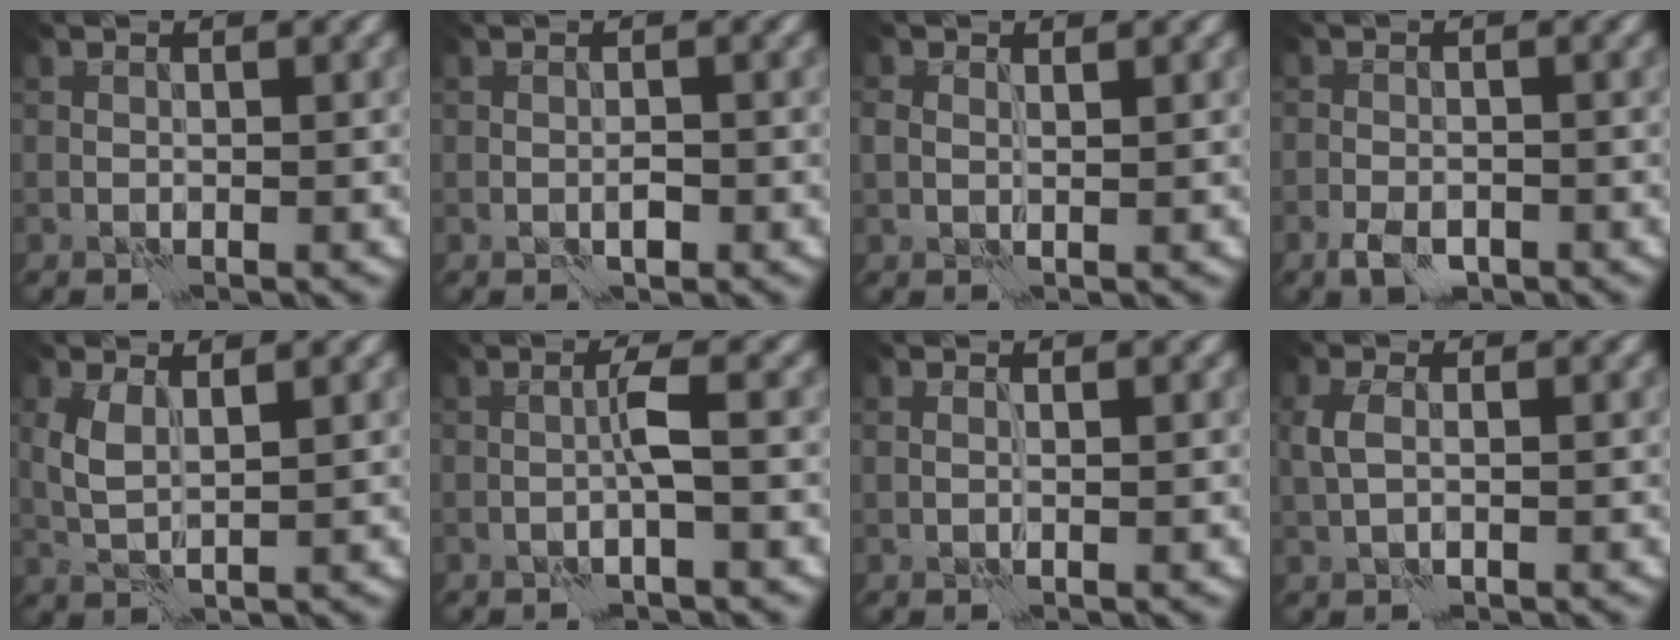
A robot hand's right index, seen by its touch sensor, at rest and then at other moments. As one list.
[{"total": 1.0, "force": [-0.4, 0.3, 0.8], "torque": [-0.016, 0.002, -0.008]}, {"total": 1.4, "force": [0.6, 0.9, 0.8], "torque": [-0.018, 0.002, 0.012]}, {"total": 2.5, "force": [-1.6, 1.1, 1.6], "torque": [-0.030, -0.001, -0.032]}, {"total": 2.8, "force": [1.1, 1.0, 2.3], "torque": [-0.061, 0.003, 0.026]}, {"total": 1.8, "force": [-0.5, -0.5, 1.7], "torque": [-0.035, 0.009, -0.013]}, {"total": 0.5, "force": [0.4, 0.1, 0.3], "torque": [-0.009, -0.002, 0.006]}, {"total": 1.7, "force": [0.2, 0.8, 1.5], "torque": [-0.038, 0.004, 0.002]}]